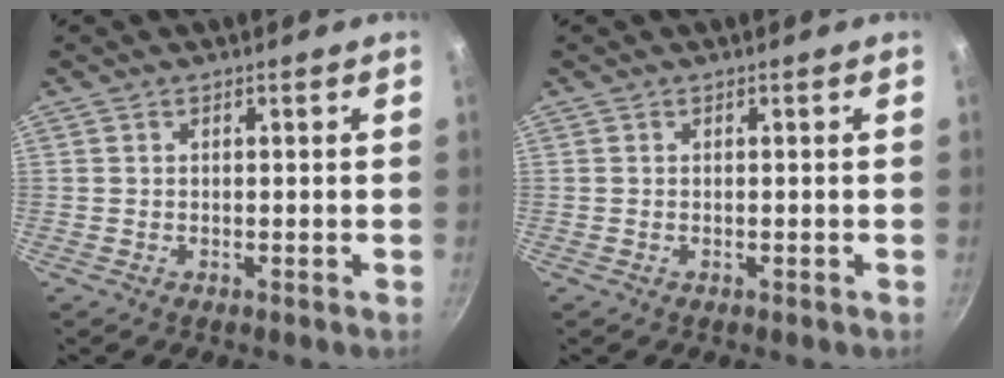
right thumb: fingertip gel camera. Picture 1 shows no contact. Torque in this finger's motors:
{"motor_torque": [-0.02, -0.01, -0.02, -0.01, 0.00]}